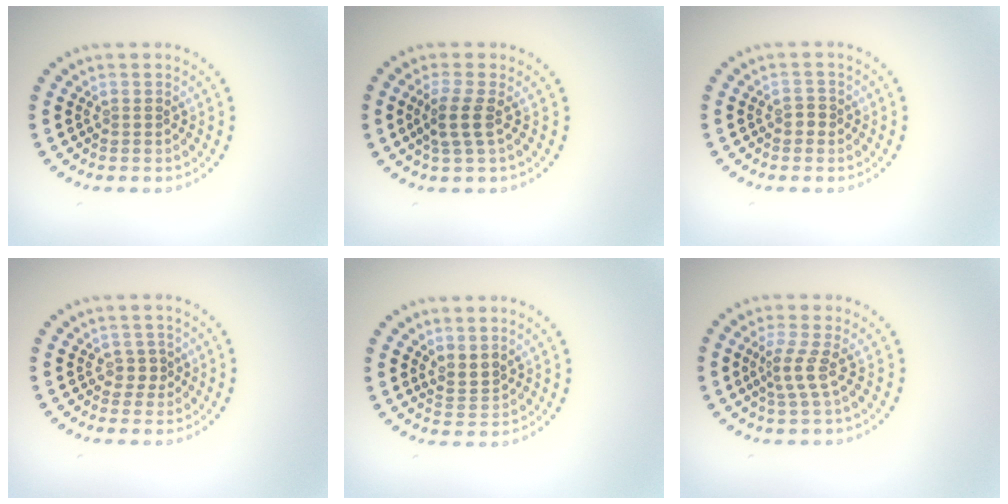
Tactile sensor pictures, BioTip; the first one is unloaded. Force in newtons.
{"total": 2.3, "press": 1.9, "slide": 1.3}
{"total": 1.0, "press": 1.0, "slide": 0.3}
{"total": 1.3, "press": 1.0, "slide": 0.9}
{"total": 1.8, "press": 1.4, "slide": 1.2}
{"total": 2.2, "press": 1.5, "slide": 1.6}